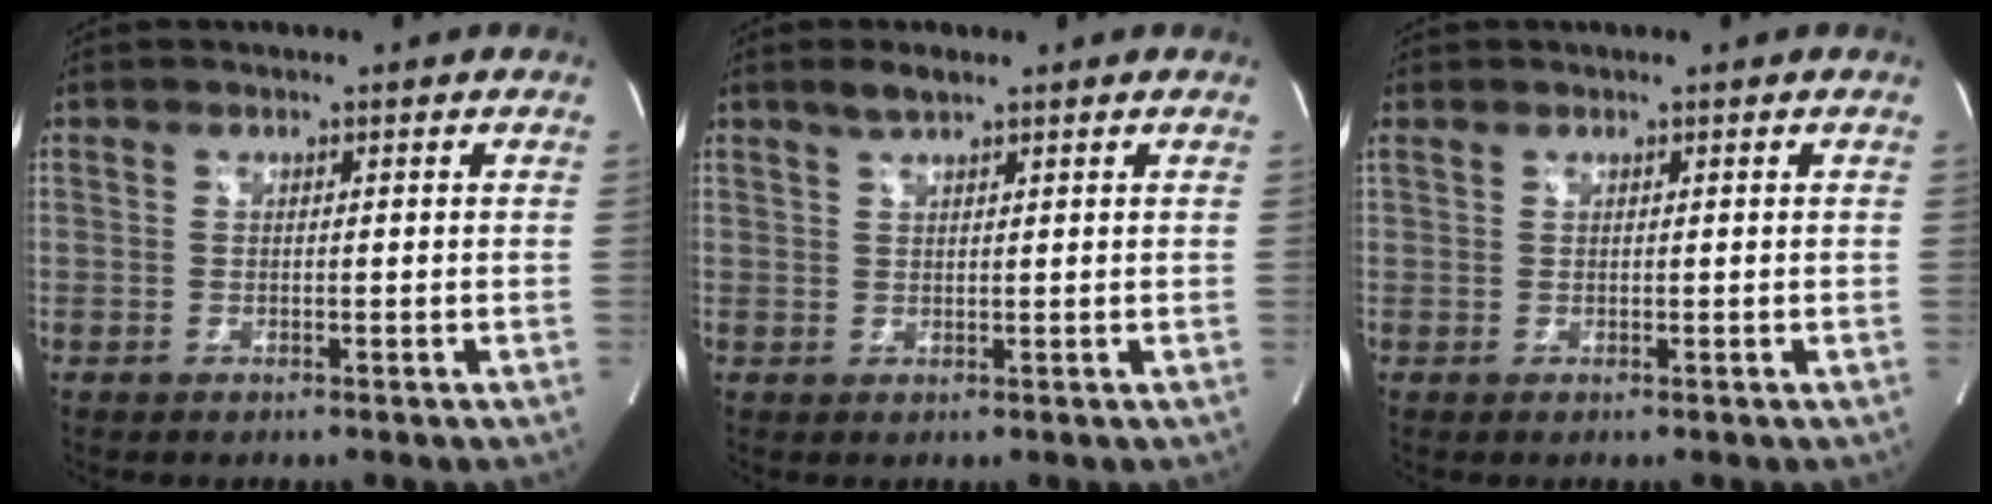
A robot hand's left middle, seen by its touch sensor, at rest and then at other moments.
{"total": 2.5, "force": [2.0, 0.4, 1.5], "torque": [-0.036, 0.006, 0.039]}
{"total": 0.6, "force": [0.6, 0.2, 0.1], "torque": [-0.018, 0.016, 0.020]}